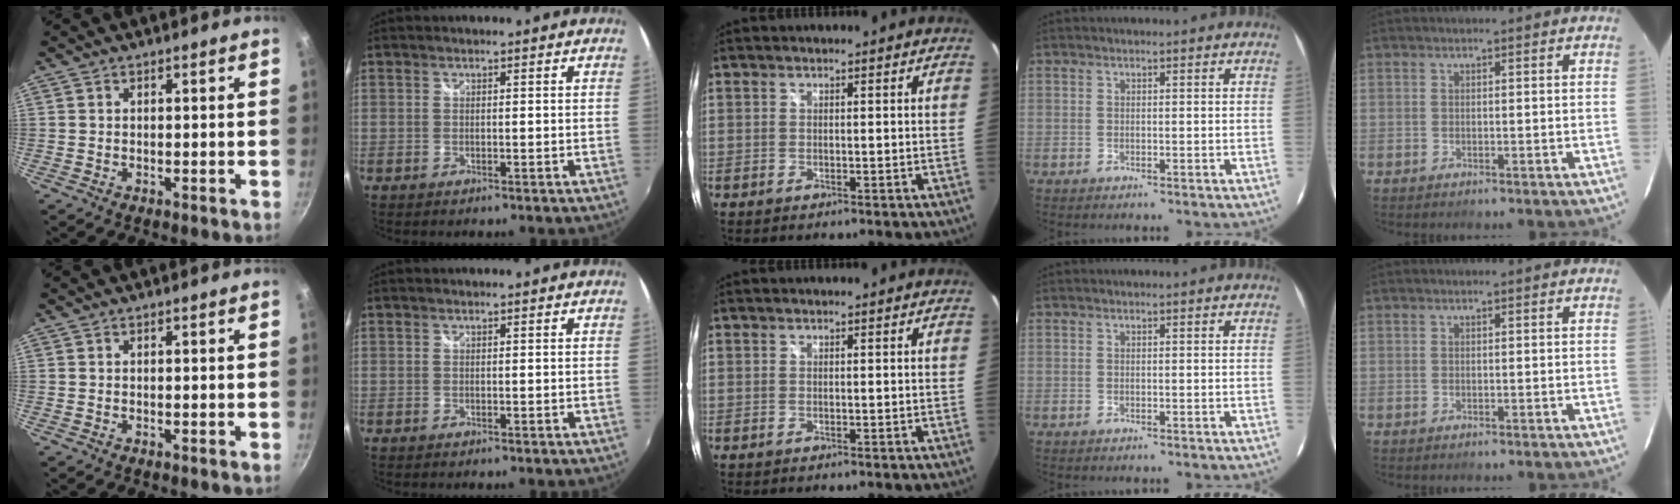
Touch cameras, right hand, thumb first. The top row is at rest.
{}